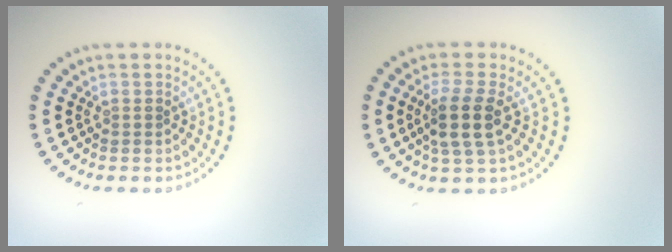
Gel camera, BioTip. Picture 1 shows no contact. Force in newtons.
{"total": 3.2, "press": 2.7, "slide": 1.8}